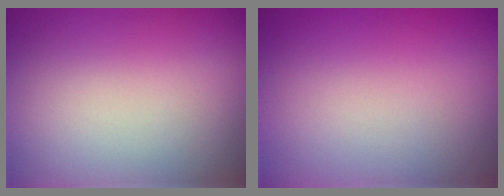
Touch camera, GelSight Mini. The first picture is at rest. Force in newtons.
{"total": 0.0}